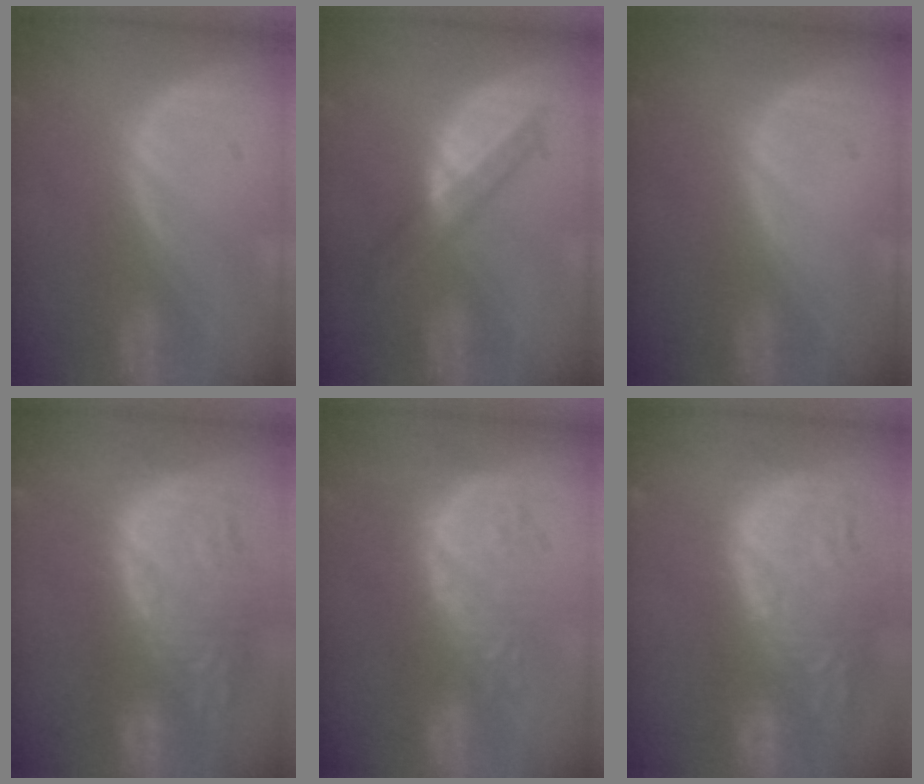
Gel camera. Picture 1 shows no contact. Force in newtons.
{"total": 5.7, "press": 5.2, "slide": 2.4}
{"total": 0.0}
{"total": 12.7, "press": 11.6, "slide": 5.1}
{"total": 9.5, "press": 8.5, "slide": 4.3}
{"total": 14.1, "press": 12.3, "slide": 6.9}